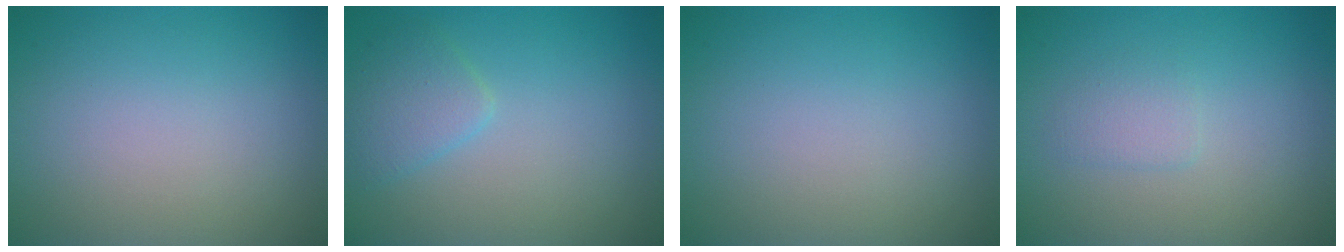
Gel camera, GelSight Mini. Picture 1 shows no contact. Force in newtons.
{"total": 2.3, "press": 2.3, "slide": 0.1}
{"total": 0.0}
{"total": 1.3, "press": 1.3, "slide": 0.1}